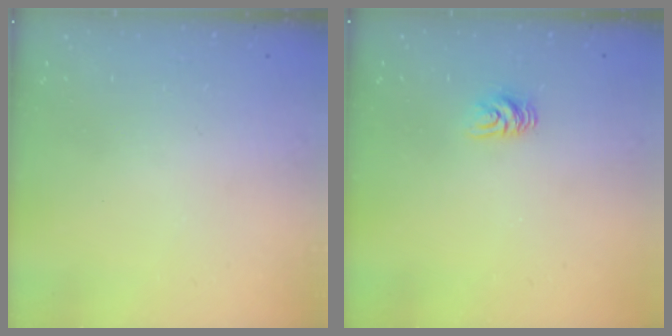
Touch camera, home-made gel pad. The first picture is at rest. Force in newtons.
{"total": 5.3, "press": 5.3, "slide": 0.5}